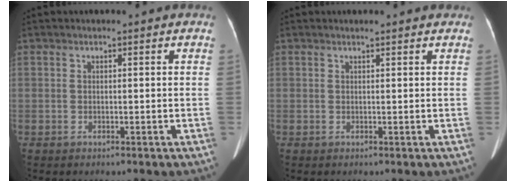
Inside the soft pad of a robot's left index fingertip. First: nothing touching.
{"total": 1.9, "force": [1.7, 0.3, 0.9], "torque": [-0.015, 0.012, 0.020]}